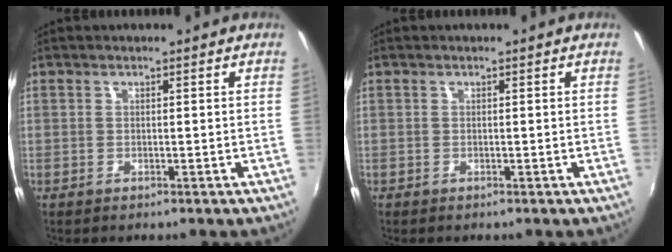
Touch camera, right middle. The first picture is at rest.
{"total": 0.0}